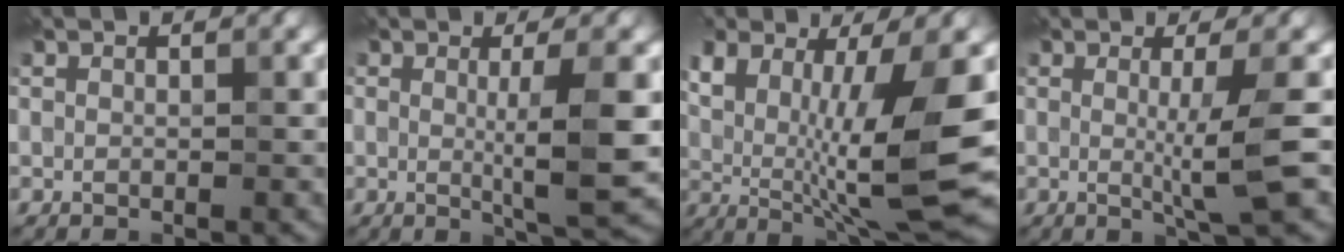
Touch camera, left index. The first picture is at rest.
{"total": 5.4, "force": [0.0, 0.8, 5.3], "torque": [-0.081, -0.007, 0.000]}
{"total": 11.8, "force": [0.8, 3.5, 11.2], "torque": [-0.206, -0.009, 0.014]}
{"total": 4.6, "force": [0.0, 0.7, 4.6], "torque": [-0.068, -0.008, -0.003]}